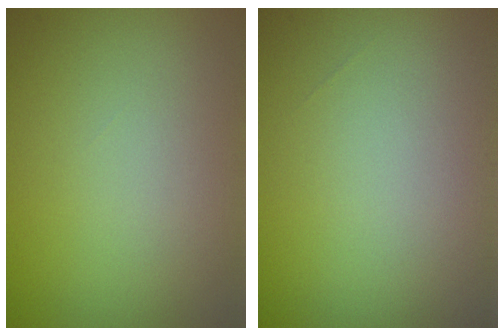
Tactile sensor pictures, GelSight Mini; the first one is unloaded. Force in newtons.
{"total": 0.0}